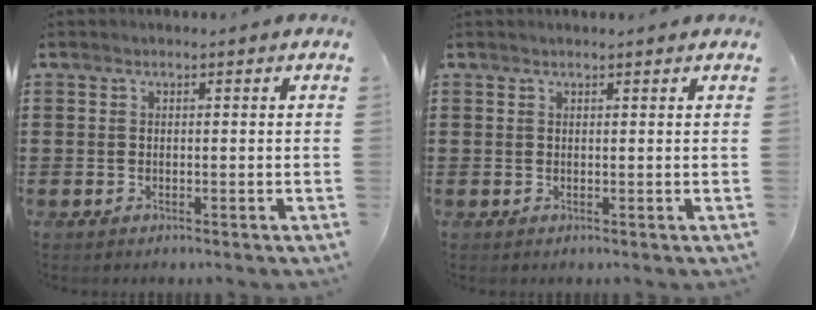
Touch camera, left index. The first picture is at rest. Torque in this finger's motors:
{"motor_torque": [0.38, -0.38, -0.02, 0.00]}